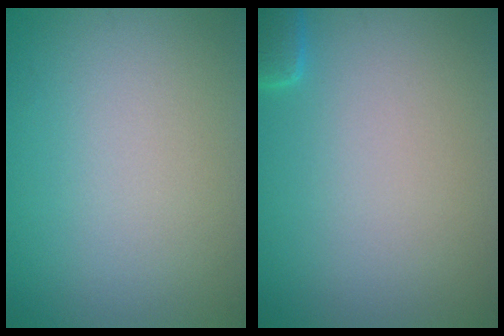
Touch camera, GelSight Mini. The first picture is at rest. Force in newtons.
{"total": 1.9, "press": 1.9, "slide": 0.2}